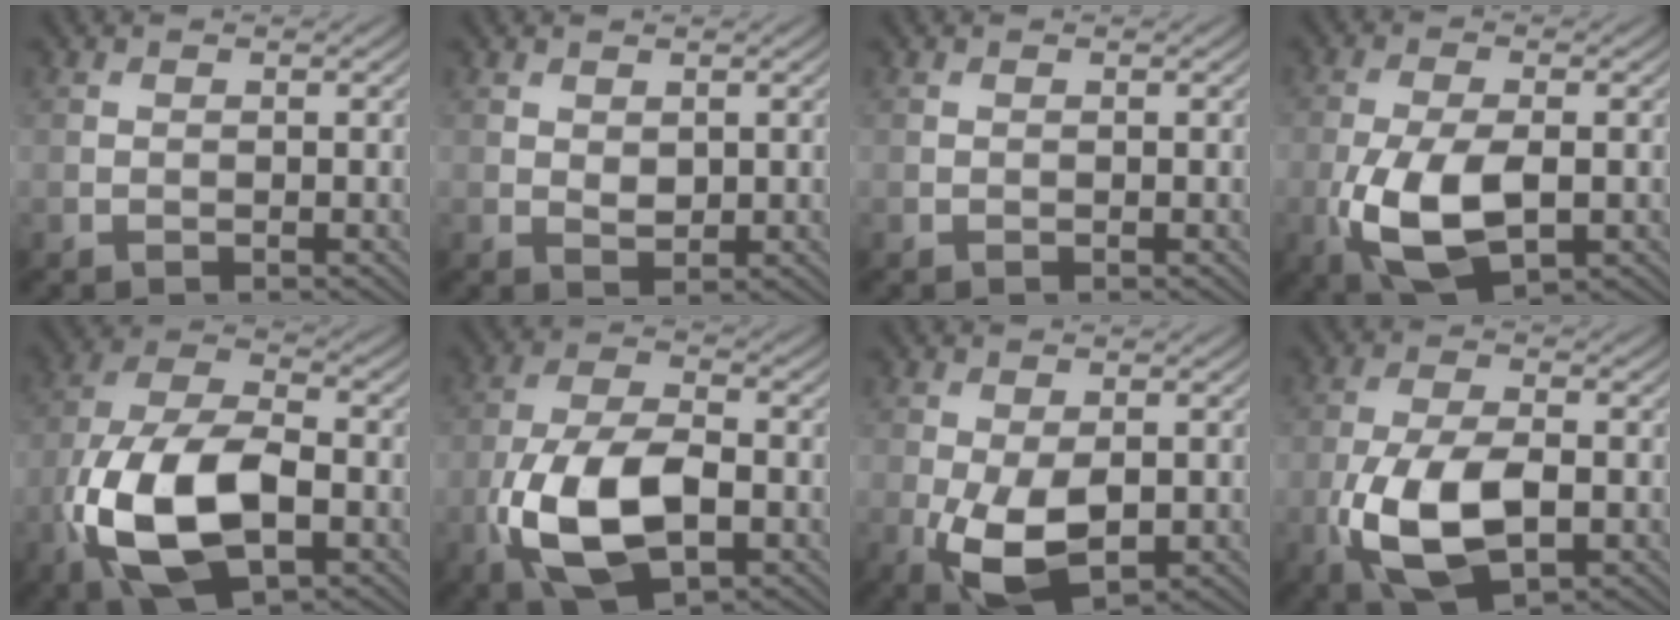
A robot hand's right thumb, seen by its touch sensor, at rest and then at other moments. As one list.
[{"total": 1.3, "force": [0.6, 0.9, 0.8], "torque": [-0.016, -0.004, 0.016]}, {"total": 0.0}, {"total": 10.0, "force": [-2.7, 4.9, 8.3], "torque": [-0.185, -0.016, -0.049]}, {"total": 15.5, "force": [-4.7, 8.2, 12.3], "torque": [-0.271, -0.017, -0.094]}, {"total": 12.8, "force": [-3.9, 6.5, 10.3], "torque": [-0.225, -0.016, -0.079]}, {"total": 7.2, "force": [-1.7, 3.8, 5.9], "torque": [-0.138, -0.023, -0.019]}, {"total": 11.2, "force": [-3.4, 5.5, 9.1], "torque": [-0.200, -0.016, -0.063]}]